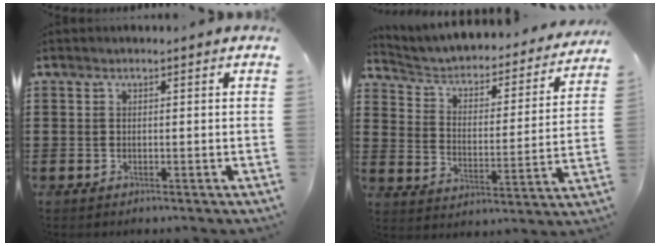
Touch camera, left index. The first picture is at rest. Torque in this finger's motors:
{"motor_torque": [2.14, 0.00, 0.28, 0.02]}